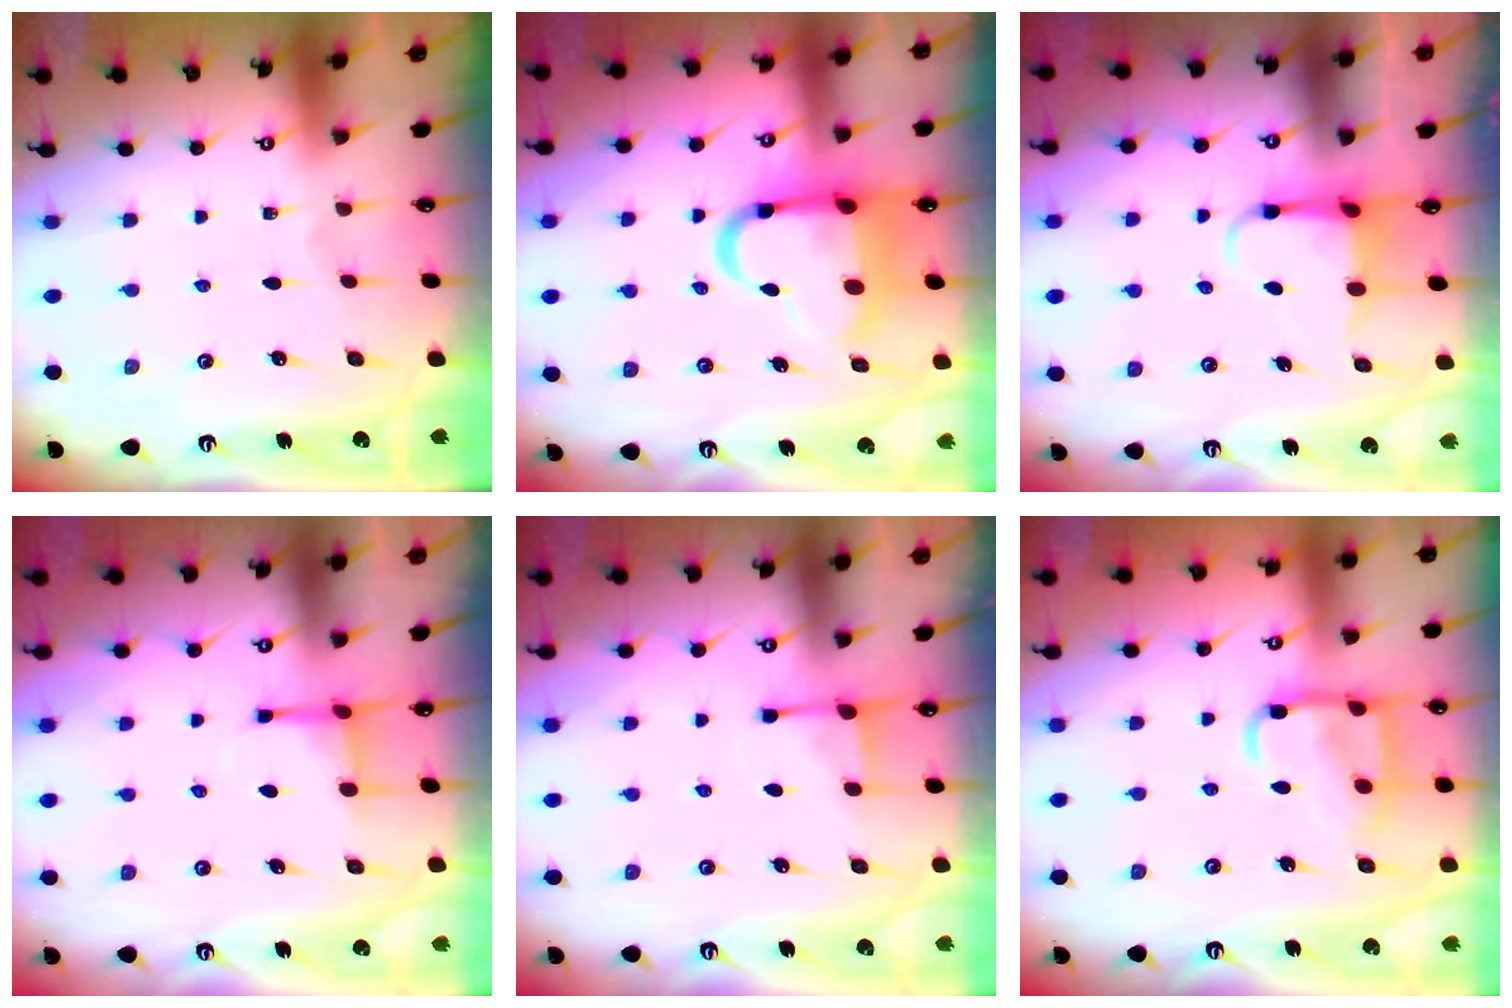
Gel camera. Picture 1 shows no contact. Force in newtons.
{"total": 13.3, "press": 12.9, "slide": 3.0}
{"total": 4.0, "press": 4.0, "slide": 0.4}
{"total": 3.7, "press": 3.6, "slide": 0.6}
{"total": 3.6, "press": 3.5, "slide": 0.8}
{"total": 13.1, "press": 13.1, "slide": 1.3}